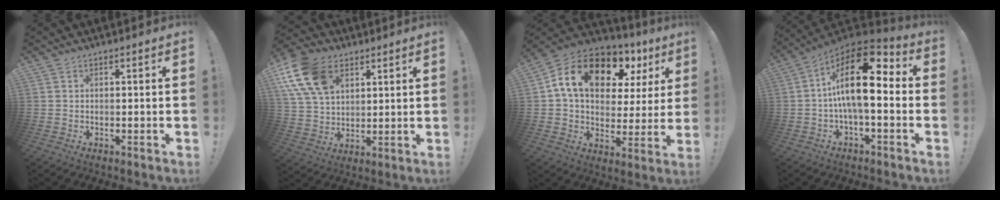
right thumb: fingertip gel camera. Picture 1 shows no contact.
{"total": 17.4, "force": [7.8, 12.1, 9.8], "torque": [-0.179, -0.029, 0.151]}
{"total": 17.8, "force": [9.2, 10.1, 11.5], "torque": [-0.197, -0.038, 0.162]}
{"total": 18.5, "force": [2.4, 7.4, 16.8], "torque": [-0.300, -0.009, 0.038]}